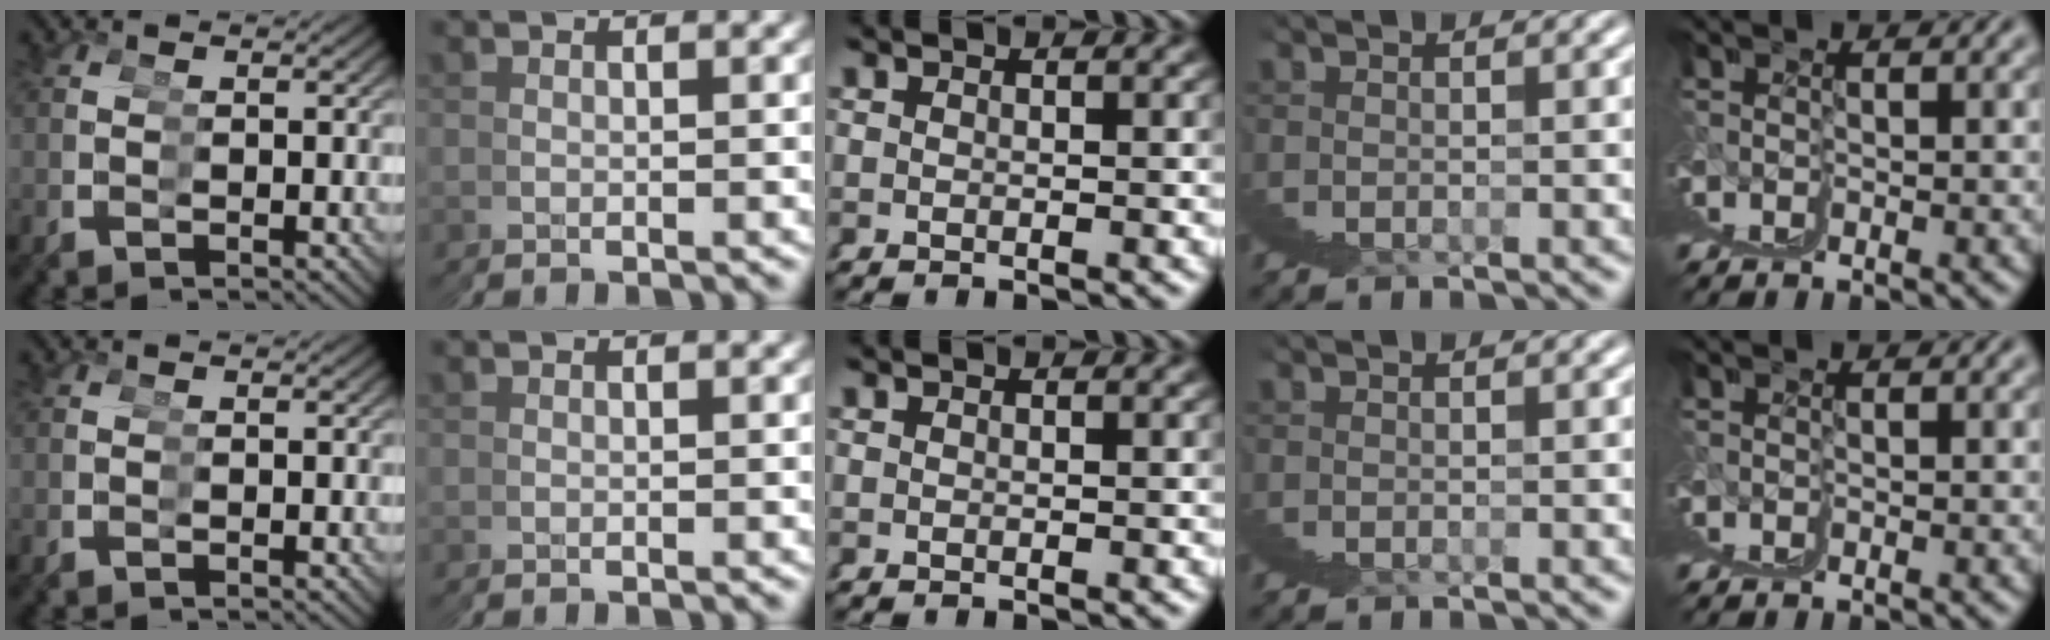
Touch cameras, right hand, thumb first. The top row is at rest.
{}